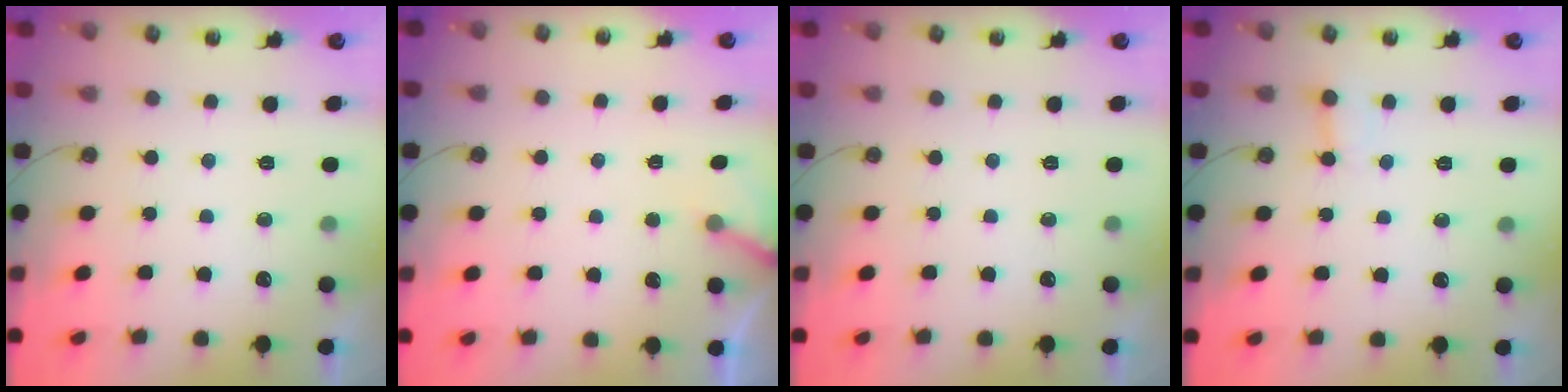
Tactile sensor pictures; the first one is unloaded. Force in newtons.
{"total": 3.9, "press": 3.9, "slide": 0.2}
{"total": 0.0}
{"total": 3.3, "press": 3.2, "slide": 0.2}